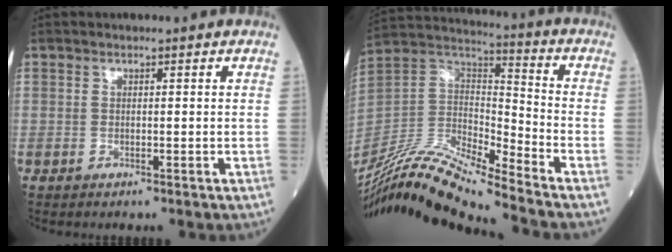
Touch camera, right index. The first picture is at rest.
{"total": 16.9, "force": [-14.9, -0.4, 7.9], "torque": [-0.156, 0.019, -0.282]}